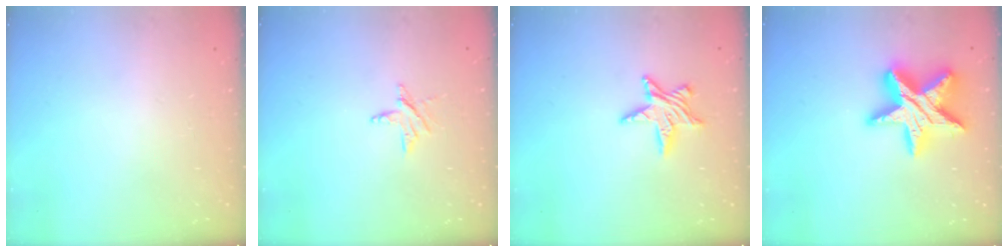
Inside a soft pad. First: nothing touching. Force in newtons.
{"total": 4.6, "press": 4.6, "slide": 0.3}
{"total": 7.5, "press": 7.5, "slide": 0.6}
{"total": 19.4, "press": 19.4, "slide": 1.6}